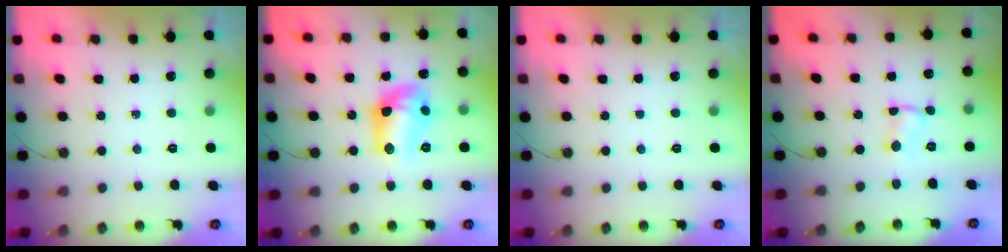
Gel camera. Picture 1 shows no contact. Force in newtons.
{"total": 12.2, "press": 12.2, "slide": 0.5}
{"total": 0.0}
{"total": 1.1, "press": 0.9, "slide": 0.7}